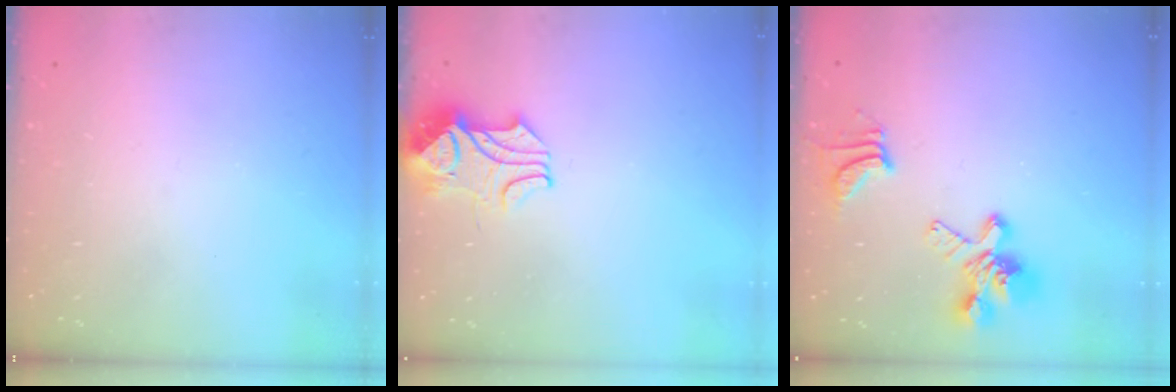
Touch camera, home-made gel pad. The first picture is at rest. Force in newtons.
{"total": 2.5, "press": 2.3, "slide": 0.9}
{"total": 7.1, "press": 6.8, "slide": 2.1}